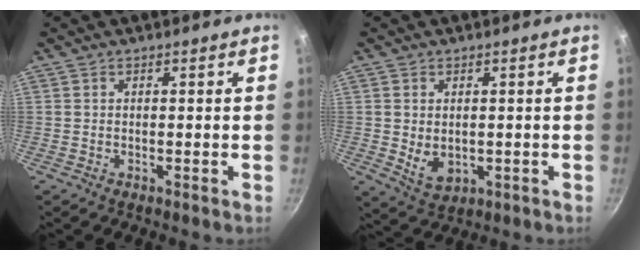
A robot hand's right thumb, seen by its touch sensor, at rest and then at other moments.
{"total": 5.4, "force": [-0.1, 3.8, 3.8], "torque": [-0.062, -0.013, 0.012]}